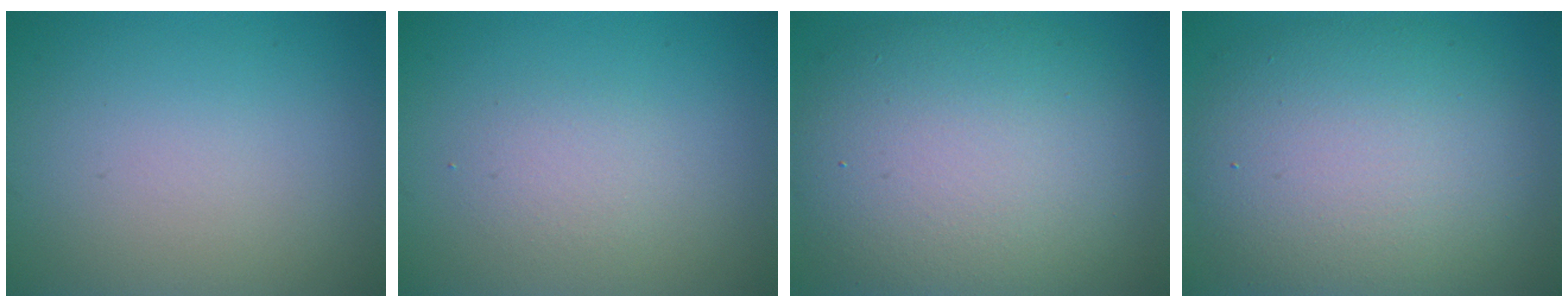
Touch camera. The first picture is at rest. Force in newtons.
{"total": 1.6, "press": 1.6, "slide": 0.3}
{"total": 11.5, "press": 11.4, "slide": 1.2}
{"total": 10.4, "press": 10.4, "slide": 0.6}